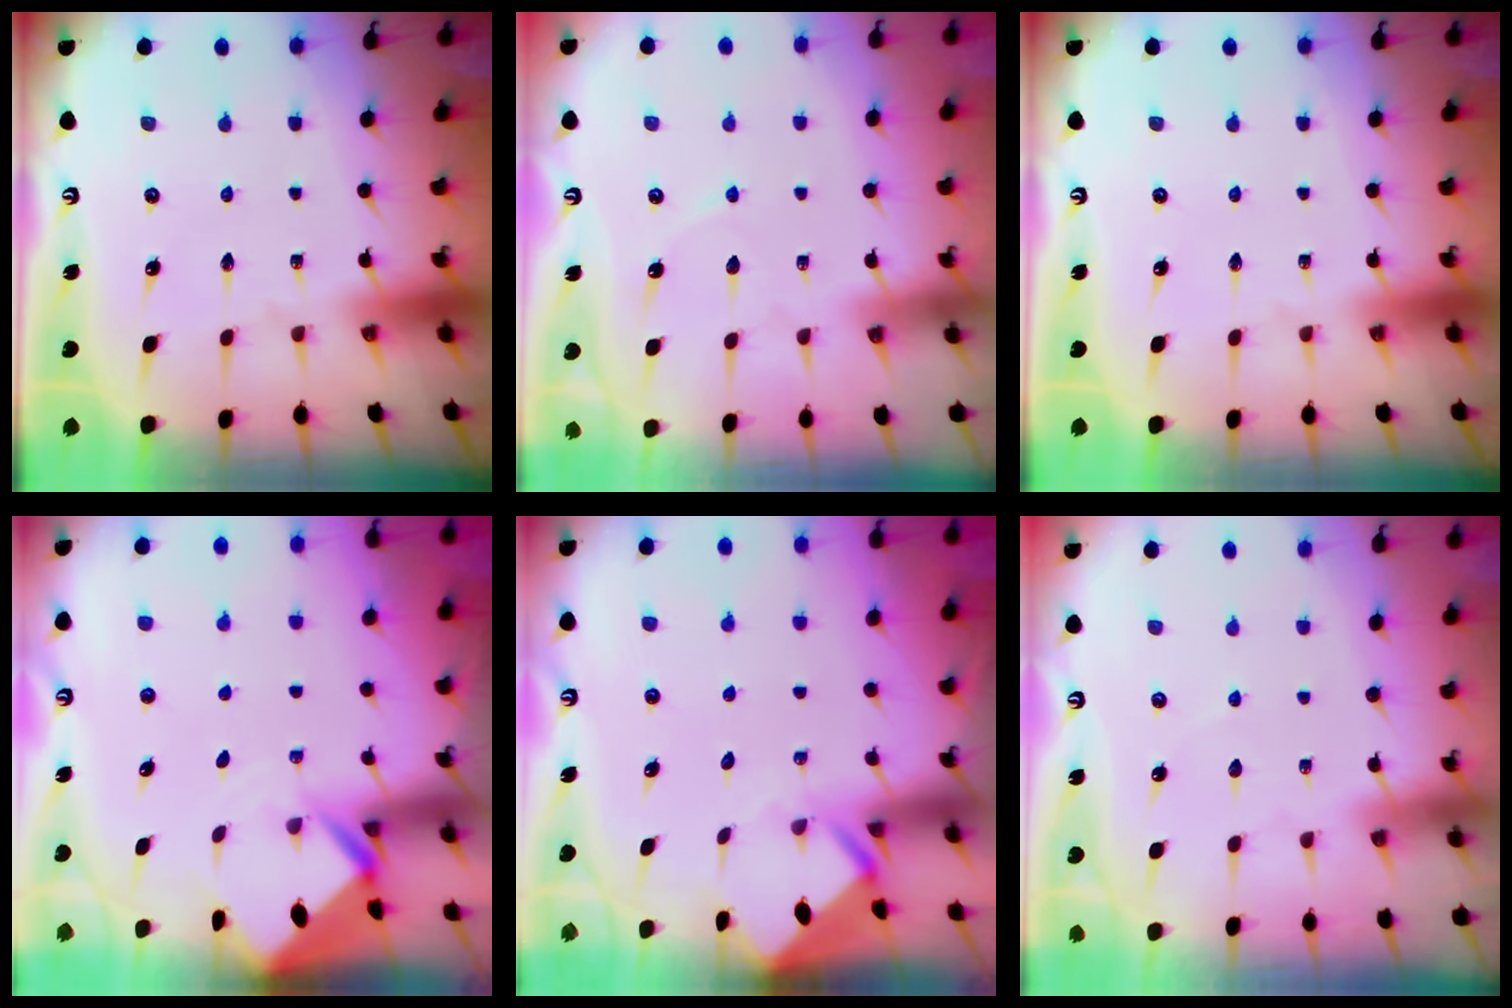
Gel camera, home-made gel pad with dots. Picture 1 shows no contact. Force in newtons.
{"total": 3.4, "press": 3.3, "slide": 0.4}
{"total": 0.0}
{"total": 3.1, "press": 3.1, "slide": 0.1}
{"total": 3.5, "press": 3.5, "slide": 0.1}
{"total": 2.4, "press": 2.4, "slide": 0.3}